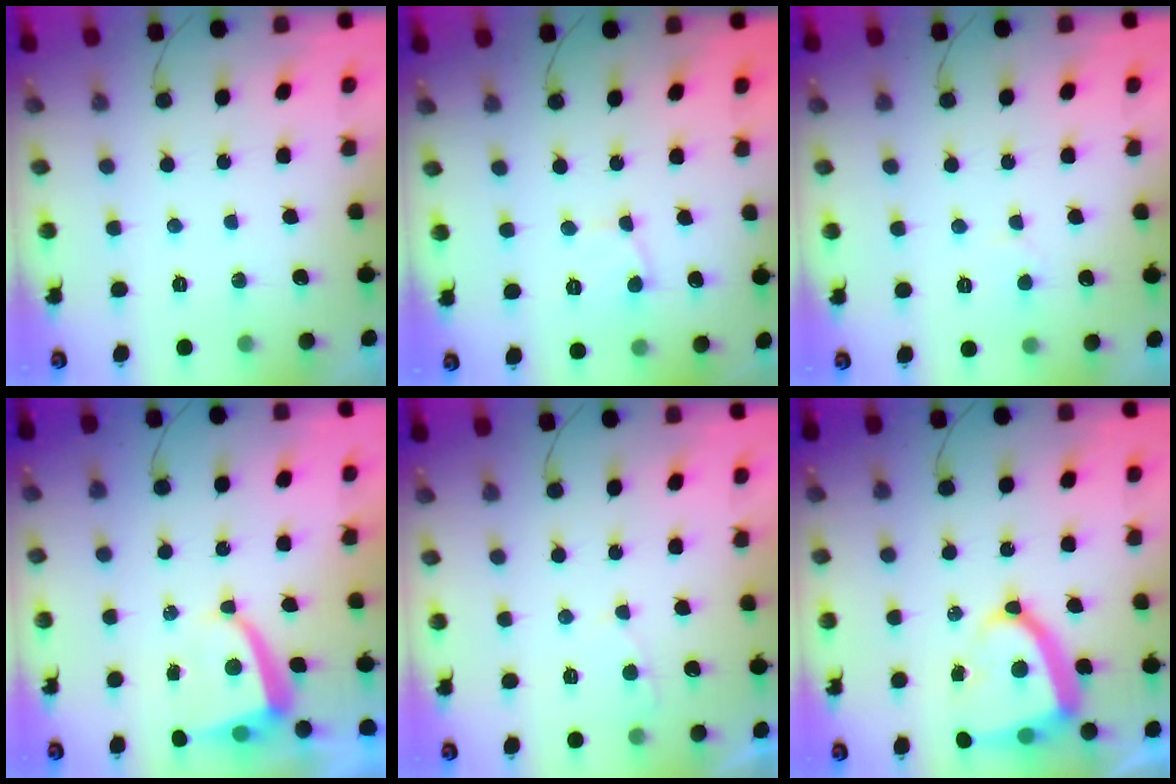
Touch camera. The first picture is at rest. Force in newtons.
{"total": 2.9, "press": 2.9, "slide": 0.2}
{"total": 2.0, "press": 2.0, "slide": 0.2}
{"total": 4.2, "press": 4.2, "slide": 0.5}
{"total": 2.5, "press": 2.5, "slide": 0.4}
{"total": 12.8, "press": 12.7, "slide": 1.7}